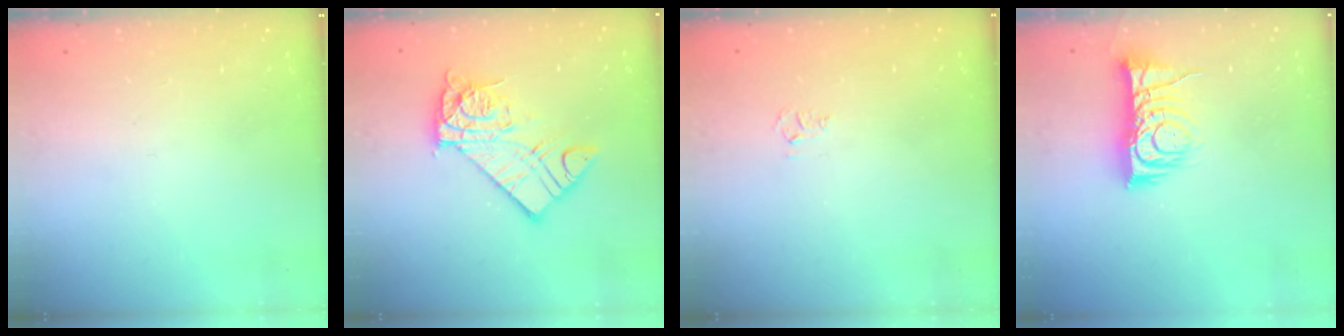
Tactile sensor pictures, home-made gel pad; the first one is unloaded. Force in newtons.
{"total": 11.5, "press": 11.4, "slide": 1.0}
{"total": 3.8, "press": 3.8, "slide": 0.4}
{"total": 10.0, "press": 10.0, "slide": 0.3}